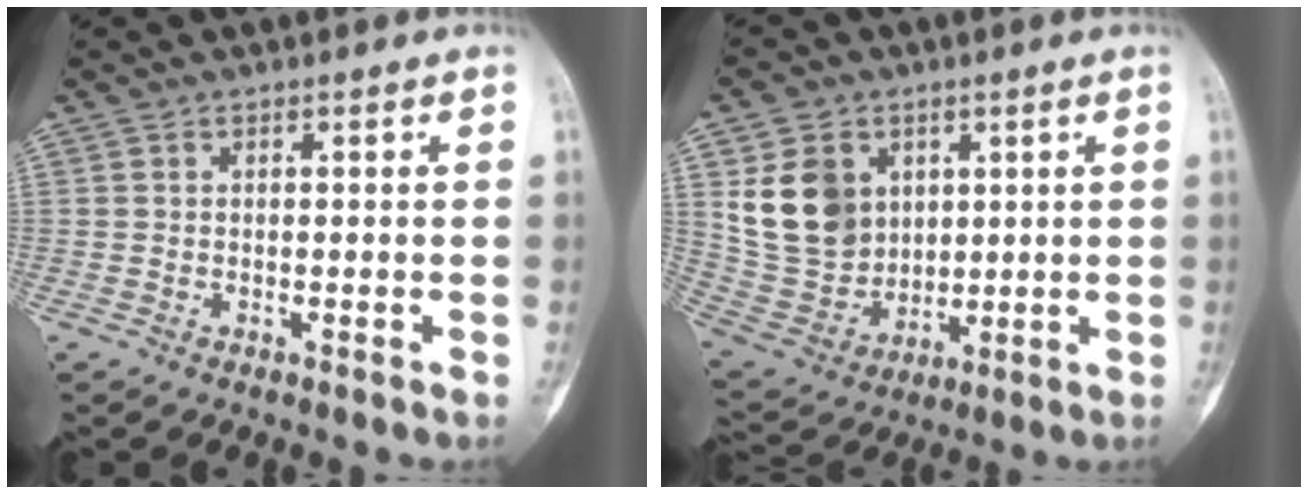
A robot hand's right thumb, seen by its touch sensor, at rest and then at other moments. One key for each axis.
{"total": 14.0, "fx": 4.2, "fy": 11.2, "fz": 7.2, "tx": -0.107, "ty": -0.017, "tz": 0.098}